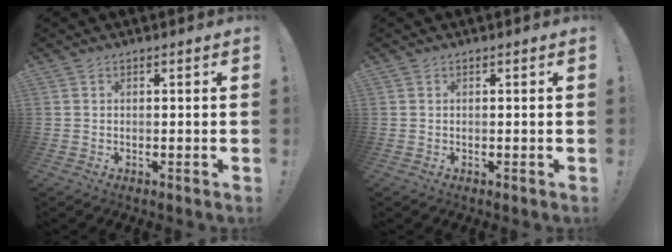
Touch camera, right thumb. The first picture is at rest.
{"total": 0.0}